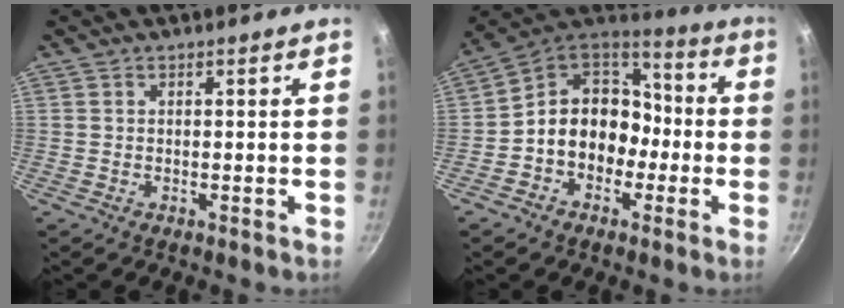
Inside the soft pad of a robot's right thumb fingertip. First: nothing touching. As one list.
[{"total": 13.9, "force": [-3.1, 11.4, 7.3], "torque": [-0.065, 0.061, -0.069]}]